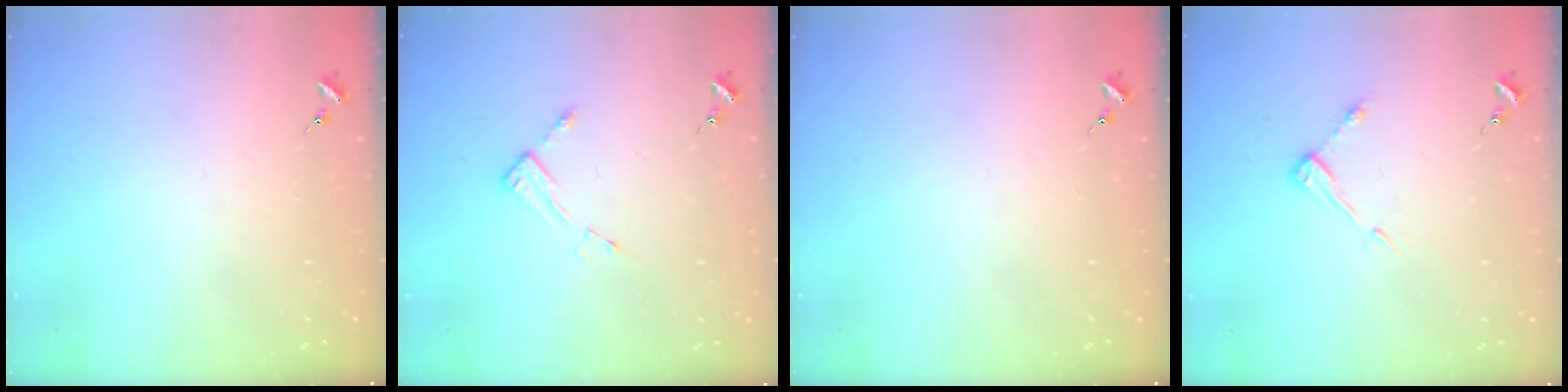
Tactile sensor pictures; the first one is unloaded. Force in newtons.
{"total": 3.9, "press": 3.9, "slide": 0.2}
{"total": 0.0}
{"total": 5.2, "press": 5.1, "slide": 0.3}